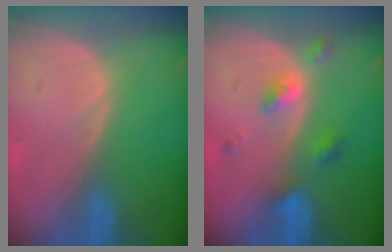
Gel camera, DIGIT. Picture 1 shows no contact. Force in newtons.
{"total": 4.3, "press": 3.9, "slide": 1.7}